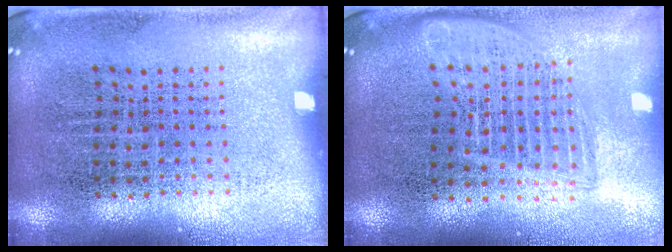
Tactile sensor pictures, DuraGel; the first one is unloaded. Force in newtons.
{"total": 1.6, "press": 1.5, "slide": 0.8}